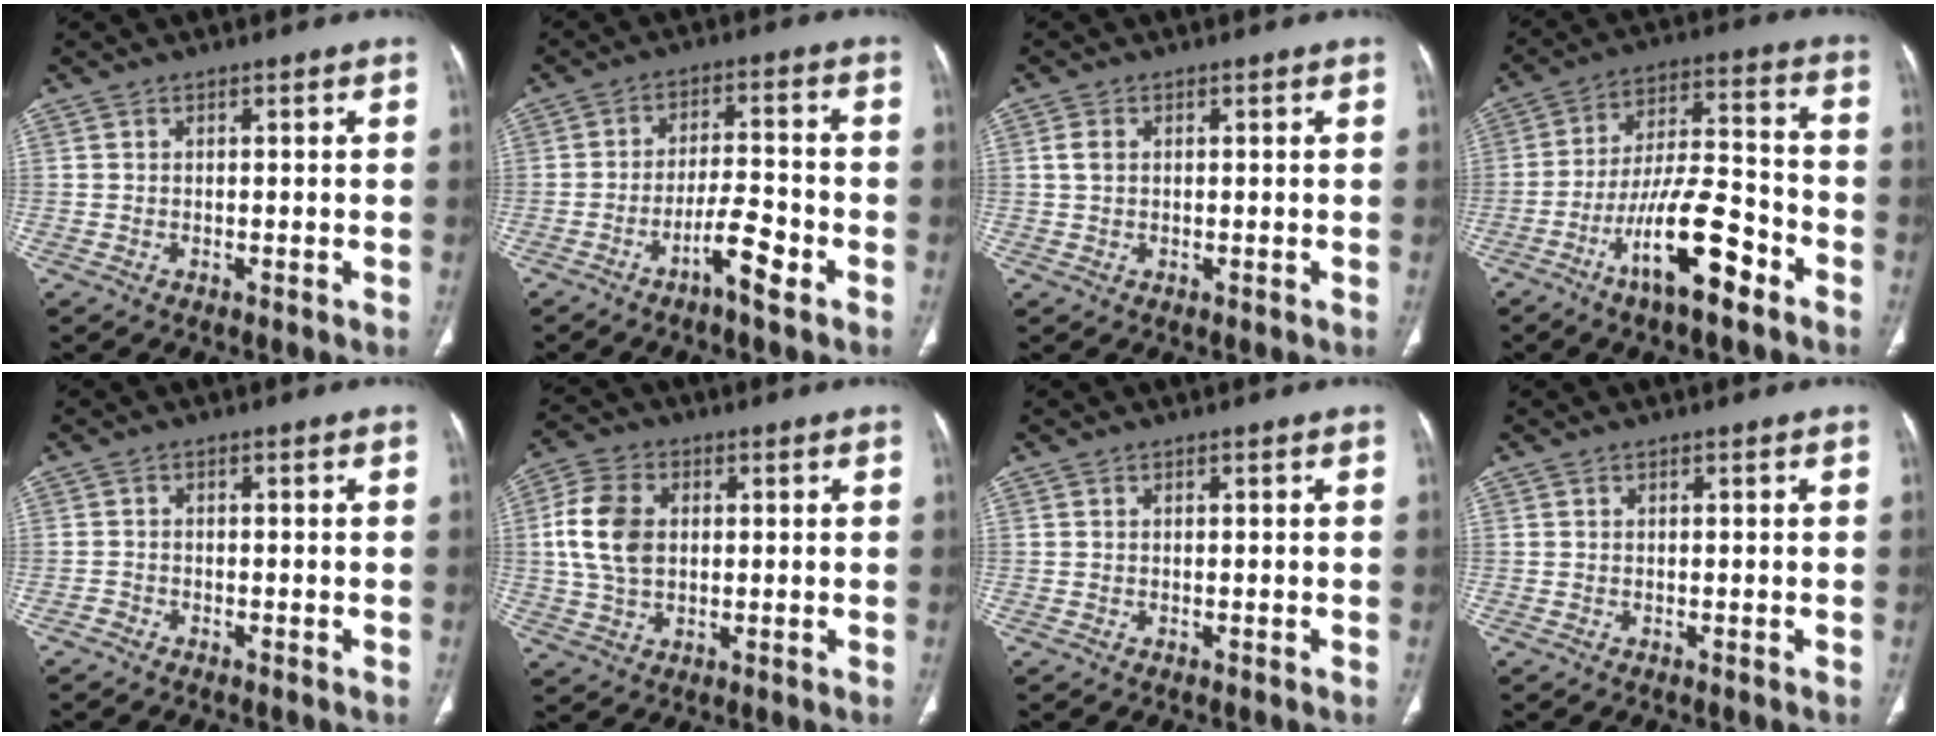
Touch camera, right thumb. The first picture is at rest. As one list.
[{"total": 7.1, "force": [-4.0, 1.4, 5.6], "torque": [-0.099, 0.029, -0.068]}, {"total": 2.1, "force": [0.5, 1.4, 1.5], "torque": [-0.030, 0.003, 0.011]}, {"total": 15.0, "force": [-8.3, 4.2, 11.9], "torque": [-0.208, 0.060, -0.141]}, {"total": 1.1, "force": [-1.0, 0.5, 0.0], "torque": [-0.004, 0.000, -0.024]}, {"total": 10.3, "force": [1.3, 7.2, 7.2], "torque": [-0.138, 0.007, 0.025]}, {"total": 0.0}, {"total": 0.0}]